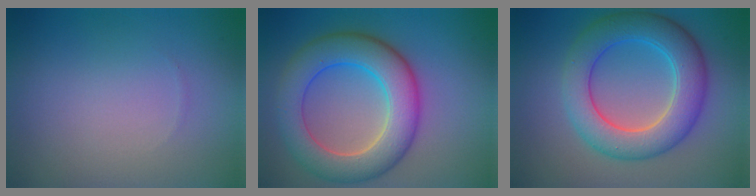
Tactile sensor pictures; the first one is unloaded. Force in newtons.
{"total": 8.1, "press": 8.1, "slide": 0.3}
{"total": 7.3, "press": 7.3, "slide": 0.3}